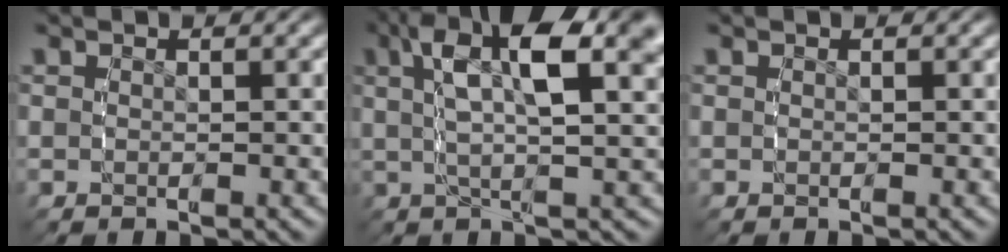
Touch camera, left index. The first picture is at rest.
{"total": 10.2, "force": [4.1, 3.6, 8.6], "torque": [-0.133, 0.016, 0.057]}
{"total": 0.0}